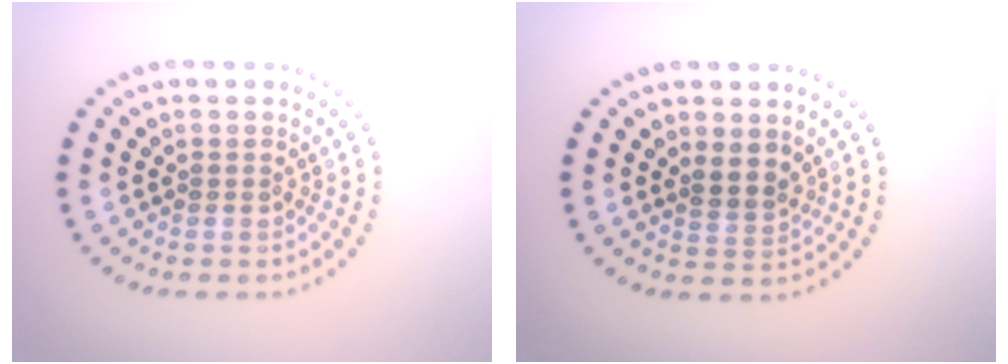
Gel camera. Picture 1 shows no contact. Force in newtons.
{"total": 1.6, "press": 1.2, "slide": 1.0}